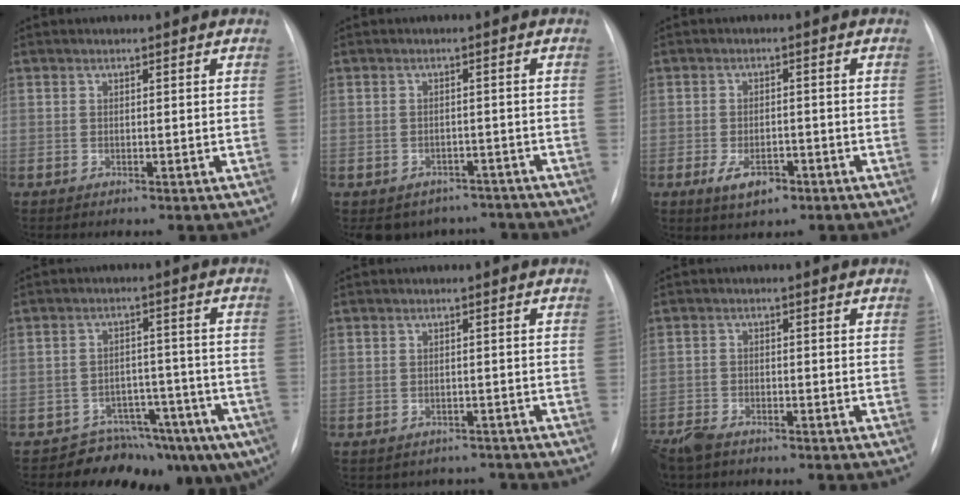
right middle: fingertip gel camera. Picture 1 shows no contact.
{"total": 7.9, "force": [-6.6, 4.4, 0.5], "torque": [0.005, 0.016, -0.076]}
{"total": 4.7, "force": [-2.4, 2.3, 3.2], "torque": [-0.059, -0.001, -0.034]}
{"total": 10.5, "force": [-8.4, 5.0, 3.8], "torque": [-0.015, 0.053, -0.107]}
{"total": 5.2, "force": [-4.5, 2.6, -0.7], "torque": [0.015, 0.025, -0.053]}
{"total": 7.3, "force": [-6.3, 2.4, 2.8], "torque": [-0.048, -0.012, -0.099]}